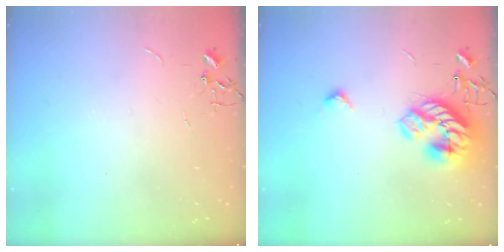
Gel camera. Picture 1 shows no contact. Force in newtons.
{"total": 17.4, "press": 17.4, "slide": 0.4}